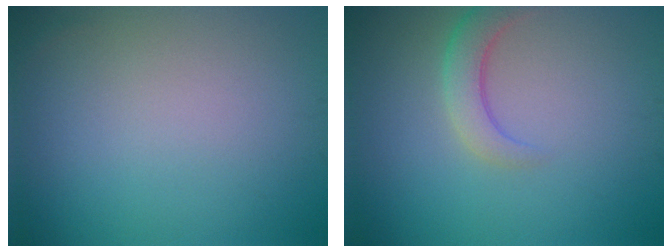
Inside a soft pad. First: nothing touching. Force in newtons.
{"total": 2.7, "press": 2.7, "slide": 0.3}